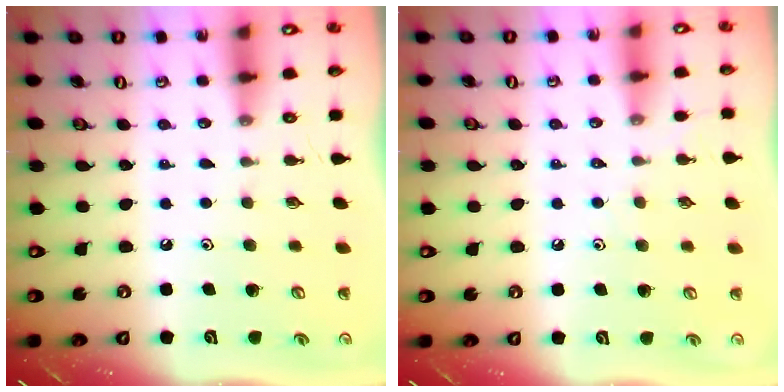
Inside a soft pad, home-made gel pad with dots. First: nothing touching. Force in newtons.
{"total": 2.4, "press": 2.4, "slide": 0.4}